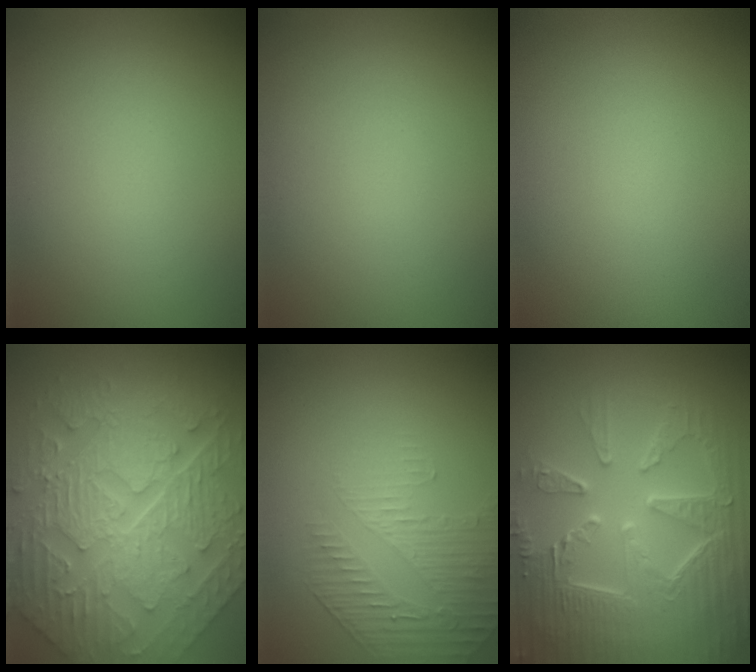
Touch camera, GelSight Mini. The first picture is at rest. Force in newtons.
{"total": 0.0}
{"total": 0.0}
{"total": 11.6, "press": 7.8, "slide": 8.6}
{"total": 1.9, "press": 1.3, "slide": 1.3}
{"total": 9.0, "press": 6.6, "slide": 6.1}